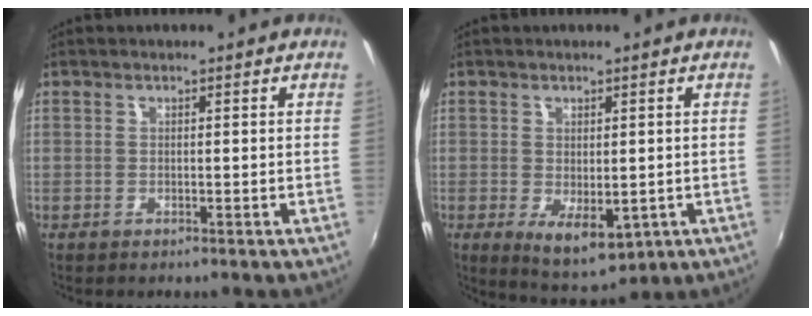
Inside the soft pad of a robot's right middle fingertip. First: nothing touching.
{"total": 7.3, "force": [-1.5, 3.9, 6.0], "torque": [-0.094, -0.020, -0.010]}